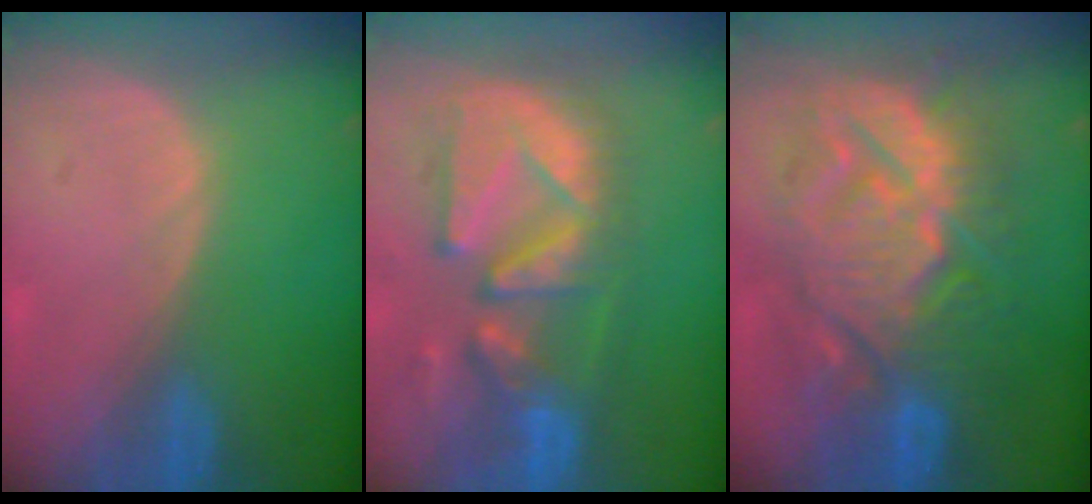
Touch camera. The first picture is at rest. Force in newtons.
{"total": 12.3, "press": 11.0, "slide": 5.6}
{"total": 13.9, "press": 13.9, "slide": 1.3}